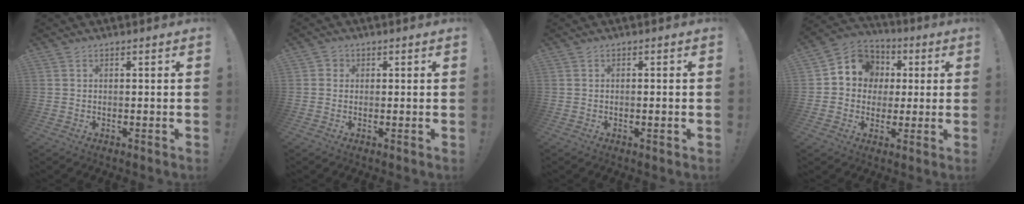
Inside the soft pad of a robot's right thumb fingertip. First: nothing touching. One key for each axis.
{"total": 1.9, "fx": 0.0, "fy": 1.7, "fz": 0.7, "tx": -0.014, "ty": 0.005, "tz": 0.001}
{"total": 1.2, "fx": -0.4, "fy": 0.1, "fz": 1.1, "tx": -0.010, "ty": -0.002, "tz": -0.008}
{"total": 10.5, "fx": 1.6, "fy": 9.6, "fz": 3.9, "tx": -0.053, "ty": 0.003, "tz": 0.036}